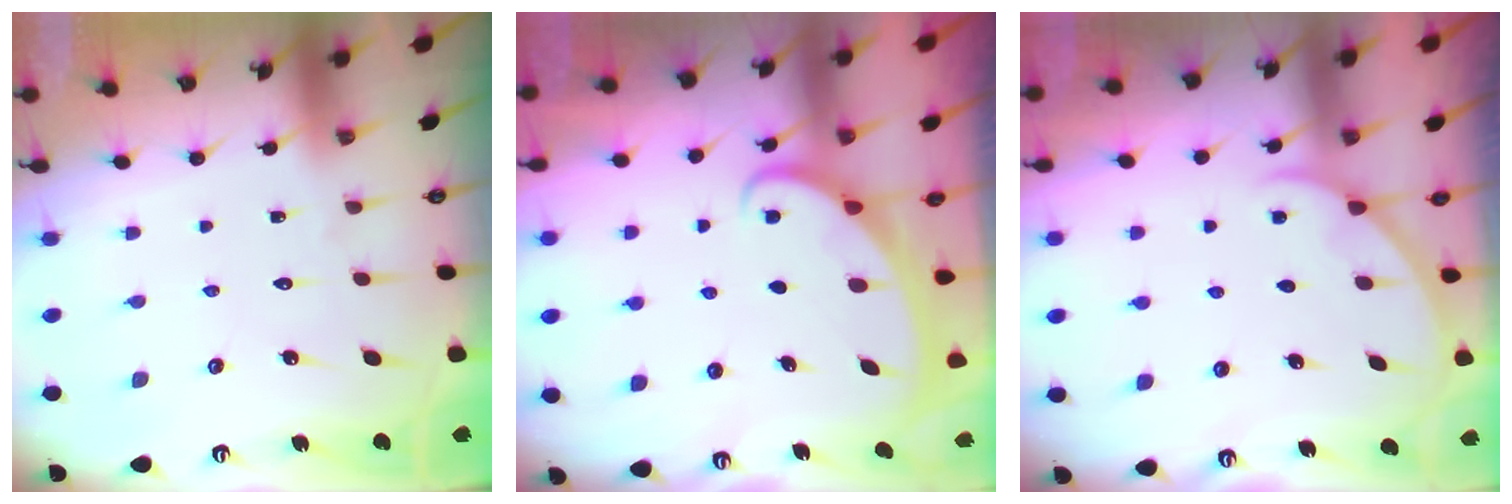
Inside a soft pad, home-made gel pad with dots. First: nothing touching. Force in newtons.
{"total": 2.2, "press": 2.2, "slide": 0.4}
{"total": 1.4, "press": 1.3, "slide": 0.1}